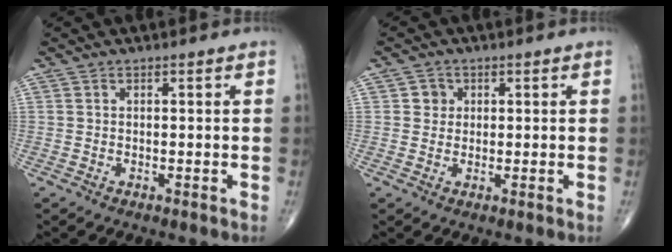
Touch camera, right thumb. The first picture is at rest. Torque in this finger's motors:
{"motor_torque": [0.12, 0.05, 0.19, 0.03, -0.02]}